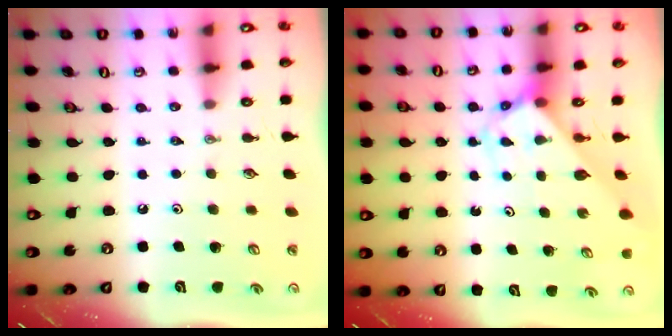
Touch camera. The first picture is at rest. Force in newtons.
{"total": 2.8, "press": 2.8, "slide": 0.1}